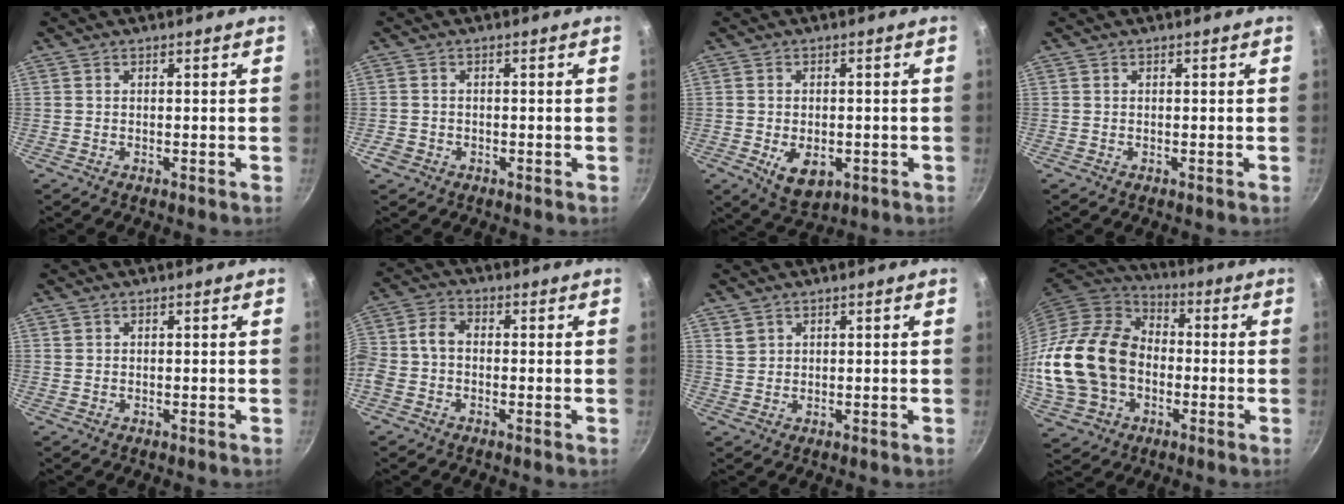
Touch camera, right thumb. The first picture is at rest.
{"total": 2.2, "force": [-0.9, 1.8, 0.8], "torque": [-0.013, 0.006, -0.014]}
{"total": 7.2, "force": [-1.8, 4.6, 5.2], "torque": [-0.068, -0.006, -0.017]}
{"total": 0.0}
{"total": 0.0}
{"total": 5.9, "force": [-1.4, 4.1, 4.0], "torque": [-0.088, 0.029, -0.042]}
{"total": 2.0, "force": [1.2, 1.6, 0.5], "torque": [0.005, 0.006, 0.025]}
{"total": 22.6, "force": [-2.7, 17.1, 14.6], "torque": [-0.271, 0.040, -0.042]}